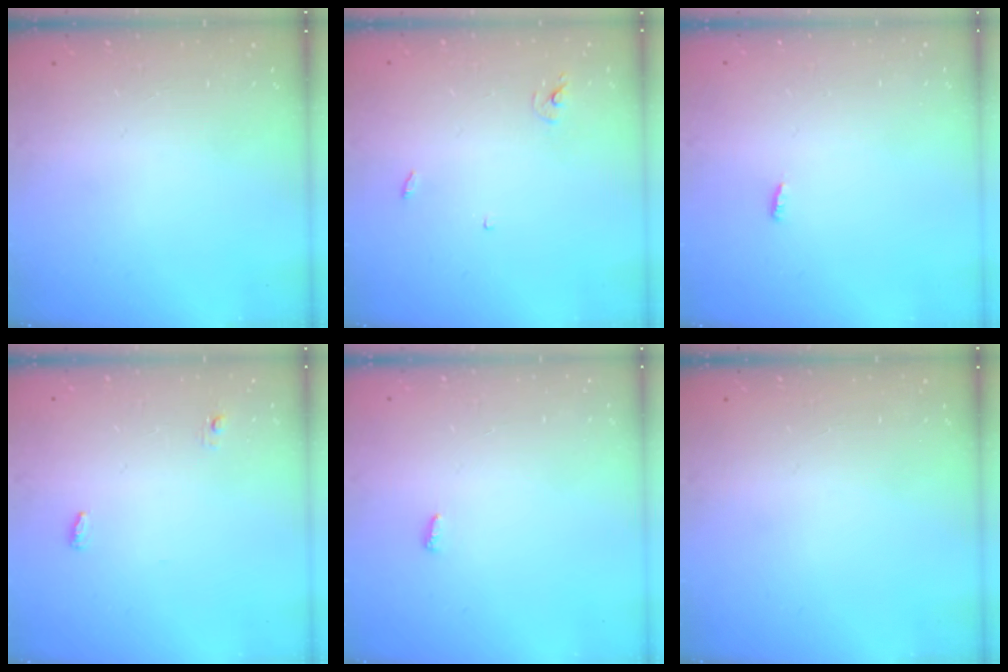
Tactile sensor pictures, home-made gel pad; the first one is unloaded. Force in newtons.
{"total": 2.4, "press": 2.4, "slide": 0.1}
{"total": 2.8, "press": 2.7, "slide": 0.8}
{"total": 3.6, "press": 3.4, "slide": 1.0}
{"total": 2.8, "press": 2.8, "slide": 0.5}
{"total": 0.0}